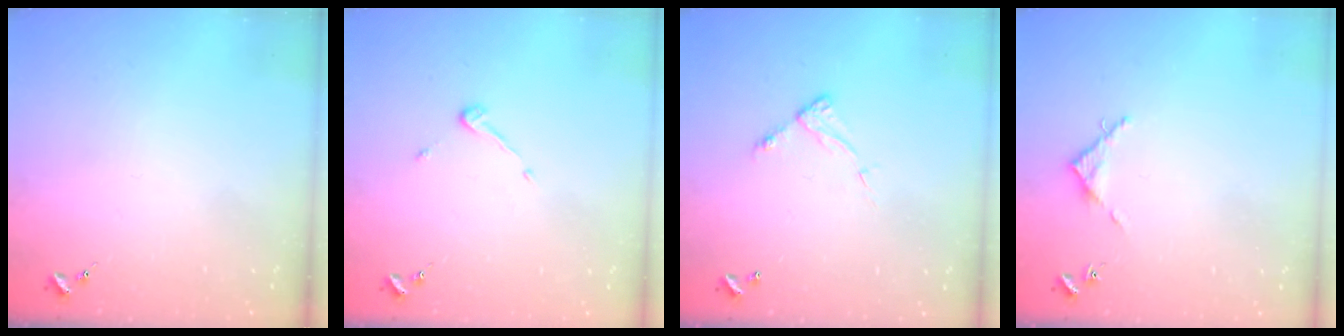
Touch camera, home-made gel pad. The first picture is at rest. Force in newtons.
{"total": 3.6, "press": 3.6, "slide": 0.2}
{"total": 6.4, "press": 6.4, "slide": 0.6}
{"total": 3.6, "press": 3.6, "slide": 0.3}